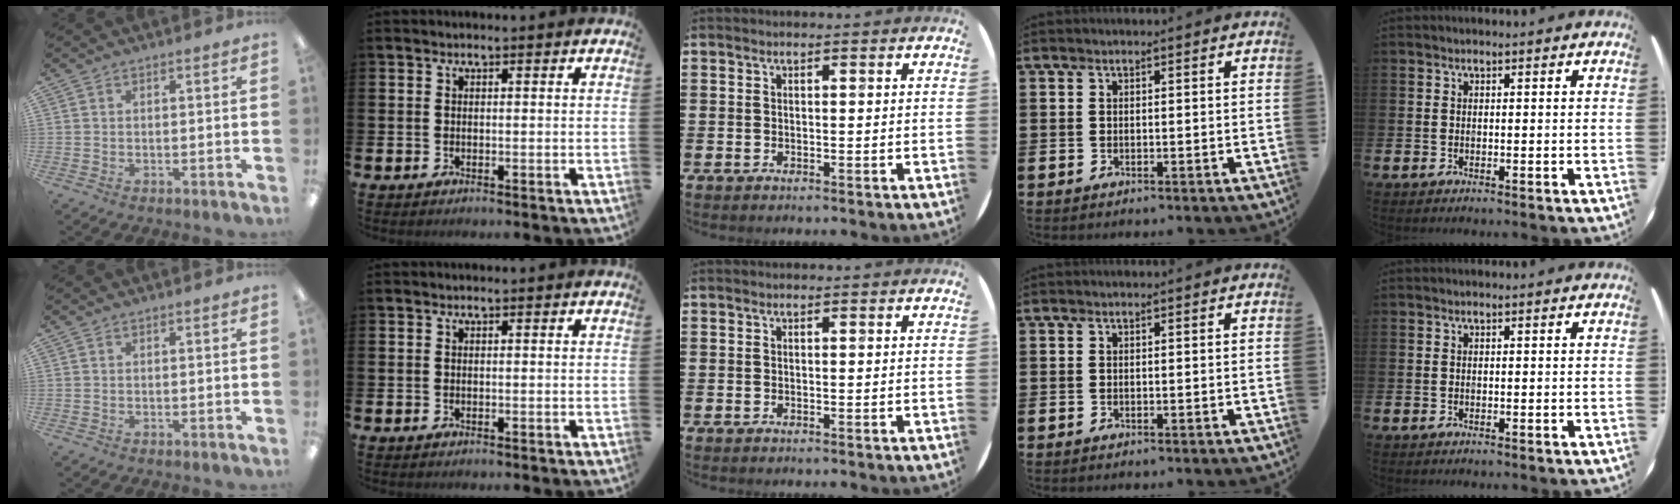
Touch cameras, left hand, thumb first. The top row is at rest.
{}